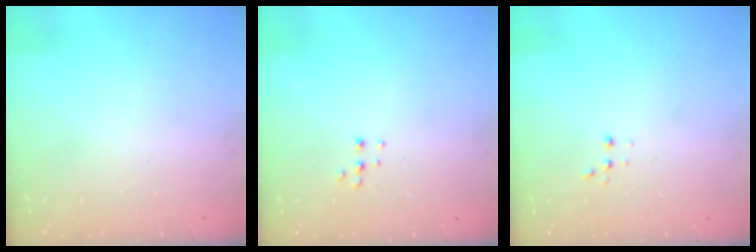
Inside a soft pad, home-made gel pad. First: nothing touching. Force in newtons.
{"total": 4.4, "press": 4.4, "slide": 0.5}
{"total": 2.2, "press": 2.2, "slide": 0.5}